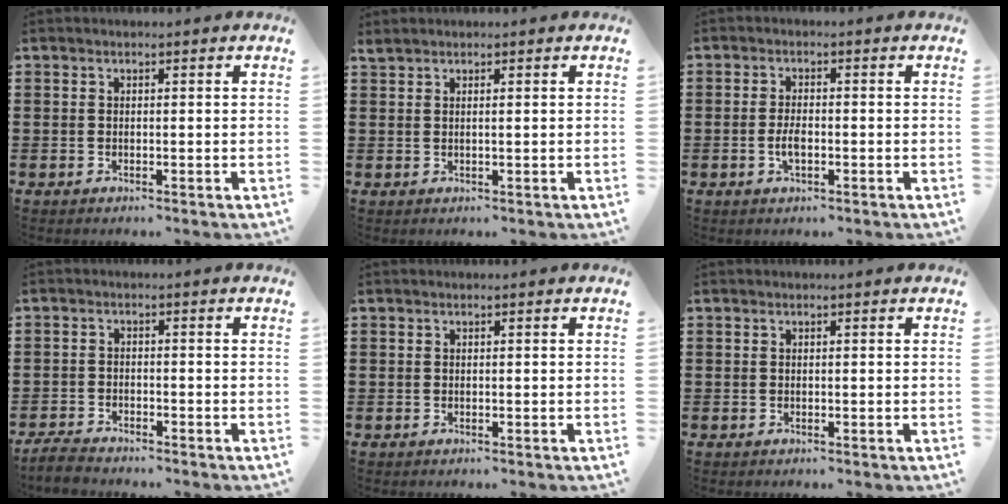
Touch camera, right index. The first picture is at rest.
{"total": 1.0, "force": [0.9, 0.0, 0.3], "torque": [-0.007, 0.002, 0.017]}
{"total": 3.0, "force": [-0.8, 1.3, 2.6], "torque": [-0.057, 0.000, -0.016]}
{"total": 2.6, "force": [-2.6, 0.3, 0.5], "torque": [-0.020, 0.000, -0.055]}
{"total": 0.0}
{"total": 0.0}